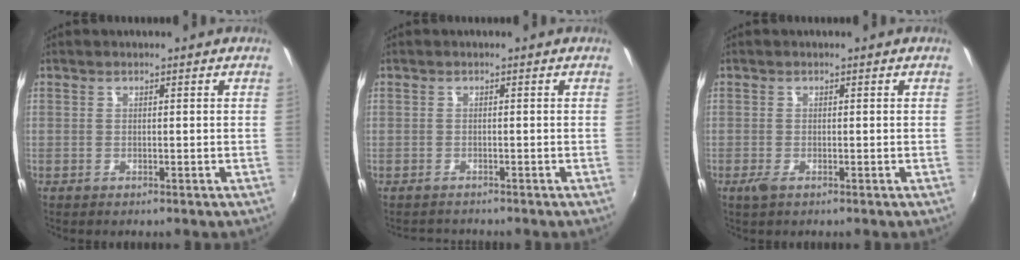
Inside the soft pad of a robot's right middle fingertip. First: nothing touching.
{"total": 2.1, "force": [-1.6, 1.3, -0.2], "torque": [0.001, 0.010, -0.023]}
{"total": 1.5, "force": [-0.8, 0.6, 1.1], "torque": [-0.024, -0.005, -0.016]}